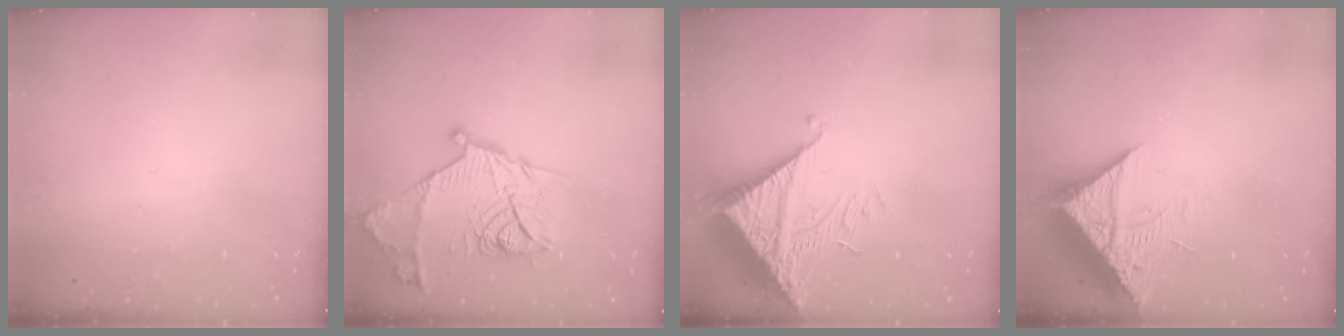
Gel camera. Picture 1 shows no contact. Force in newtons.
{"total": 19.6, "press": 19.6, "slide": 0.6}
{"total": 12.1, "press": 12.0, "slide": 1.3}
{"total": 11.8, "press": 11.7, "slide": 1.2}